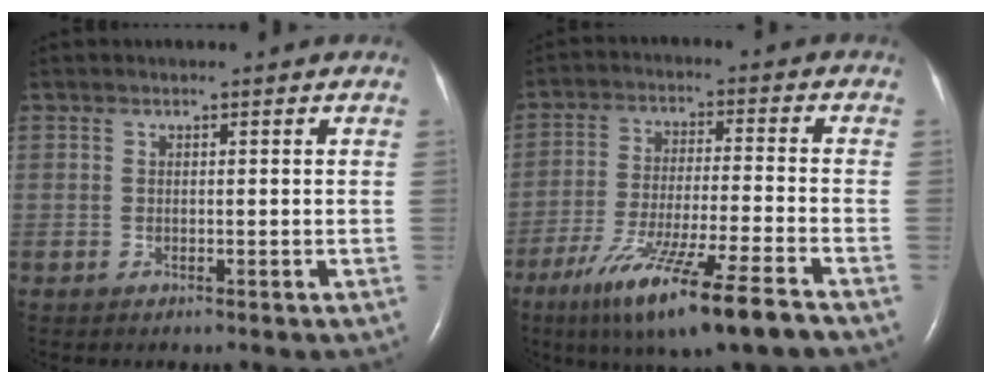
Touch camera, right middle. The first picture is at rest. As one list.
[{"total": 14.9, "force": [-9.8, 0.1, 11.3], "torque": [-0.208, -0.045, -0.170]}]